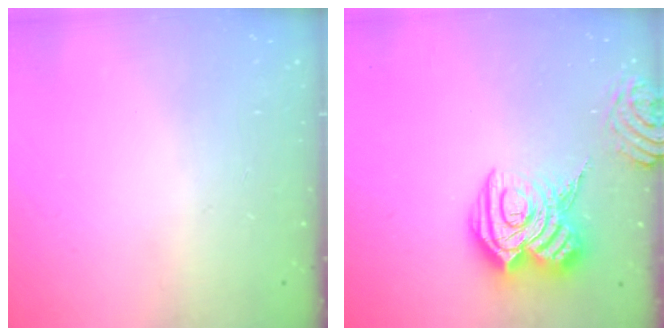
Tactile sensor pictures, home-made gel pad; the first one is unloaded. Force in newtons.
{"total": 16.8, "press": 16.7, "slide": 1.4}